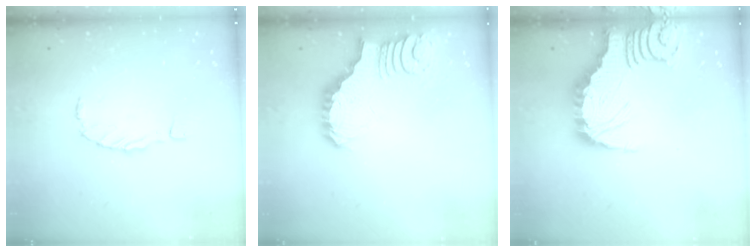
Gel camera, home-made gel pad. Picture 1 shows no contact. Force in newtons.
{"total": 3.1, "press": 3.1, "slide": 0.5}
{"total": 3.3, "press": 3.3, "slide": 0.4}